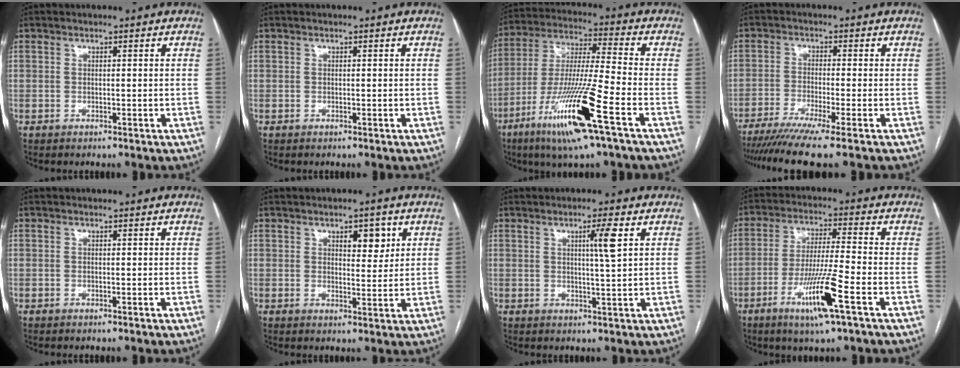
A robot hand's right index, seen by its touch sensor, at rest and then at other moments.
{"total": 0.0}
{"total": 16.9, "force": [-8.1, -0.1, 14.8], "torque": [-0.310, -0.032, -0.153]}
{"total": 9.3, "force": [-7.2, -1.2, 5.7], "torque": [-0.082, -0.023, -0.116]}
{"total": 0.0}
{"total": 4.5, "force": [2.1, 1.9, 3.5], "torque": [-0.046, -0.001, 0.030]}
{"total": 4.1, "force": [1.5, -0.5, 3.8], "torque": [-0.063, -0.005, 0.025]}
{"total": 10.5, "force": [-4.8, -0.6, 9.4], "torque": [-0.181, -0.017, -0.089]}